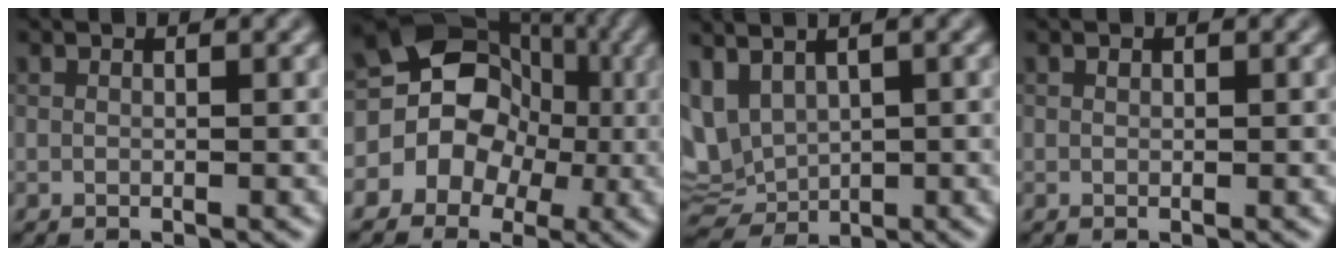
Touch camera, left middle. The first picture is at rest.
{"total": 7.7, "force": [-0.9, 7.0, 3.1], "torque": [-0.020, 0.020, -0.038]}
{"total": 4.6, "force": [1.2, 2.9, 3.4], "torque": [-0.084, 0.000, 0.043]}
{"total": 0.0}